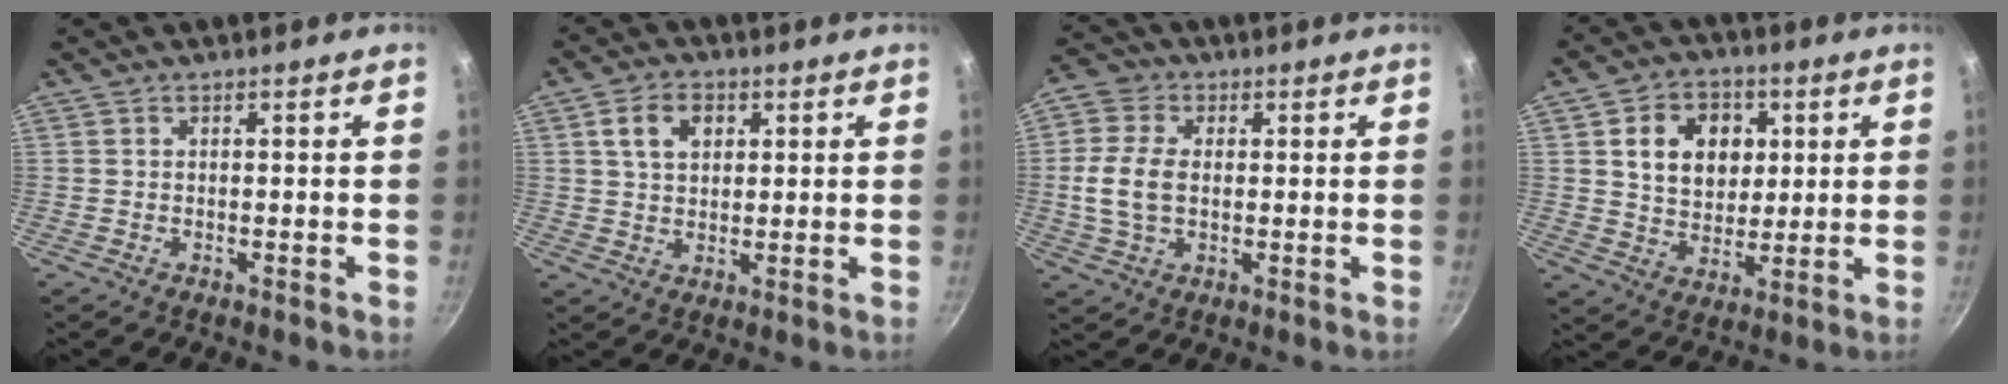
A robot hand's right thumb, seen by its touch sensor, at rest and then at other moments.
{"total": 6.6, "force": [2.3, 4.6, 4.1], "torque": [-0.055, 0.003, 0.037]}
{"total": 9.1, "force": [0.4, 6.4, 6.5], "torque": [-0.110, 0.006, -0.001]}
{"total": 12.2, "force": [3.1, 9.5, 7.0], "torque": [-0.080, -0.003, 0.051]}